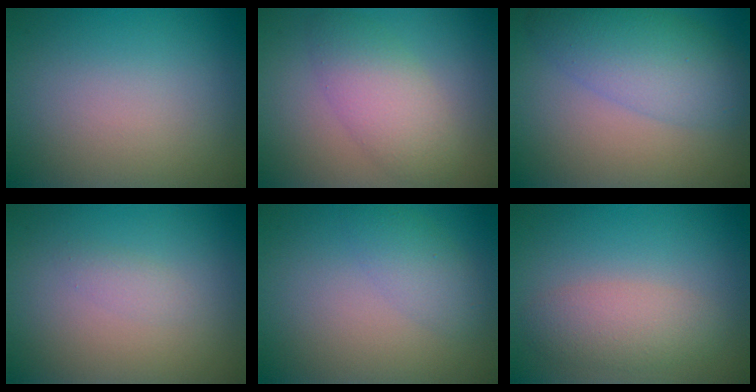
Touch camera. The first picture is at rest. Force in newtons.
{"total": 4.1, "press": 4.1, "slide": 0.1}
{"total": 5.5, "press": 5.5, "slide": 0.1}
{"total": 0.8, "press": 0.8, "slide": 0.0}
{"total": 2.1, "press": 2.1, "slide": 0.1}
{"total": 3.0, "press": 3.0, "slide": 0.2}